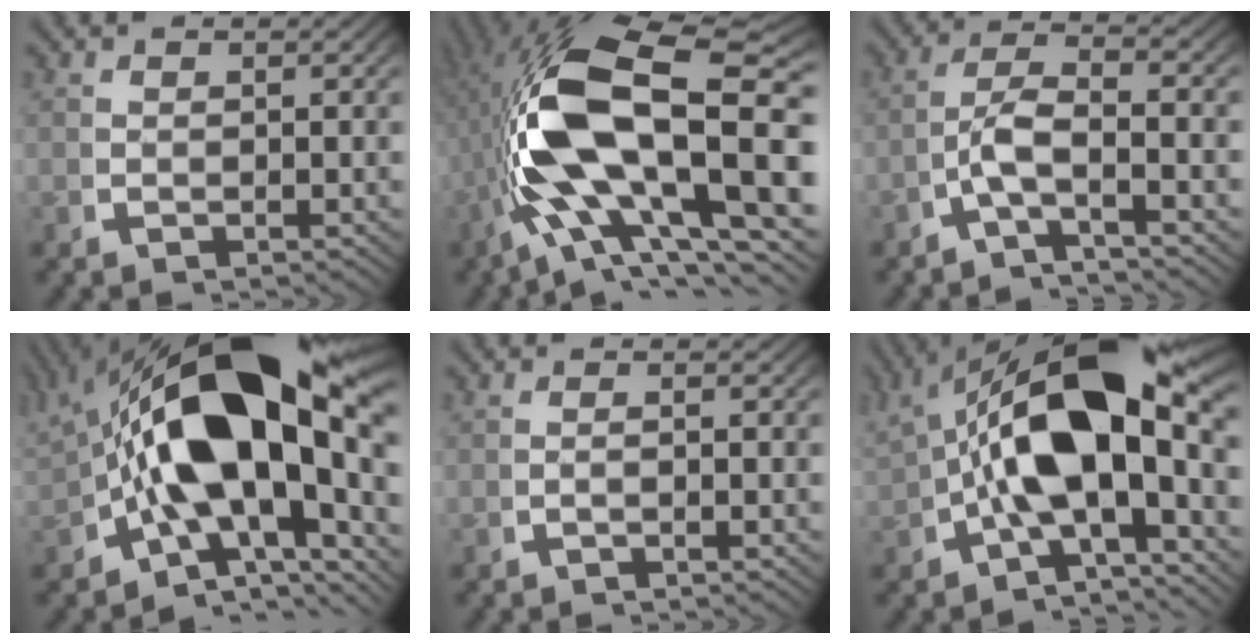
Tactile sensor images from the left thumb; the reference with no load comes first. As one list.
[{"total": 18.3, "force": [0.4, 8.9, 16.0], "torque": [-0.331, -0.029, 0.029]}, {"total": 5.8, "force": [-1.1, 3.0, 4.9], "torque": [-0.103, -0.017, -0.023]}, {"total": 19.8, "force": [0.8, 10.9, 16.5], "torque": [-0.300, -0.037, 0.029]}, {"total": 0.9, "force": [-0.5, -0.1, 0.8], "torque": [-0.018, 0.002, -0.008]}, {"total": 14.9, "force": [1.5, 7.5, 12.8], "torque": [-0.222, -0.022, 0.034]}]